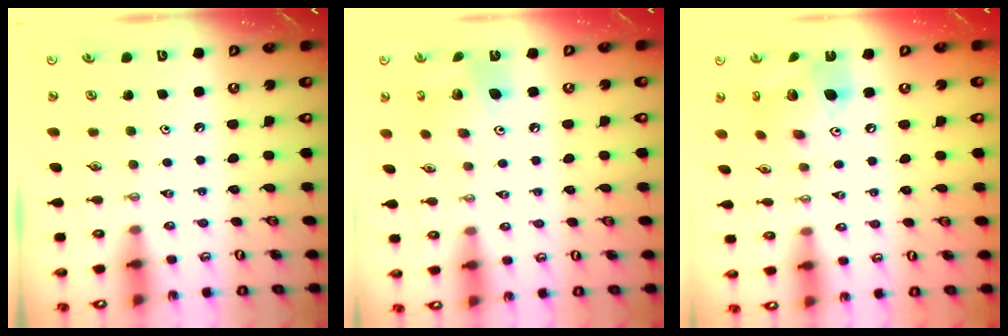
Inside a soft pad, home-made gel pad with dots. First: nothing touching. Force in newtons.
{"total": 10.1, "press": 10.1, "slide": 0.9}
{"total": 15.6, "press": 15.6, "slide": 1.5}